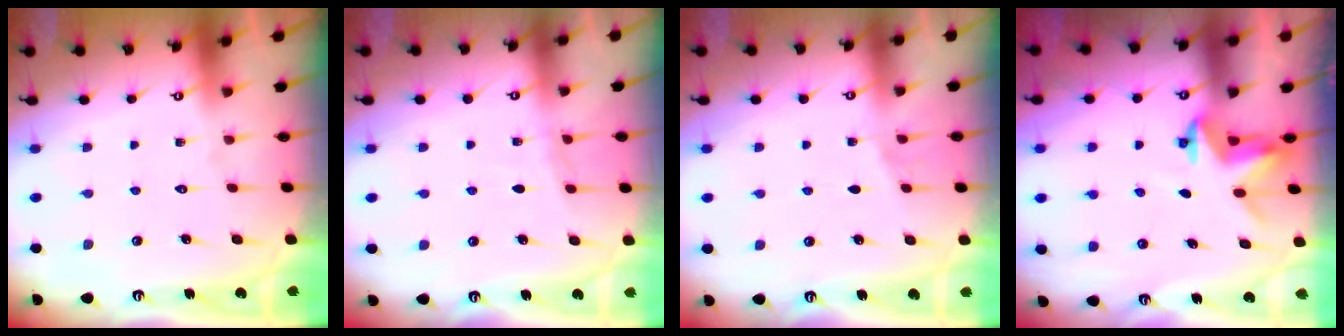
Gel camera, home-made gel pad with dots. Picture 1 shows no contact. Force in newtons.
{"total": 4.3, "press": 4.3, "slide": 0.5}
{"total": 0.7, "press": 0.7, "slide": 0.1}
{"total": 3.2, "press": 3.2, "slide": 0.1}